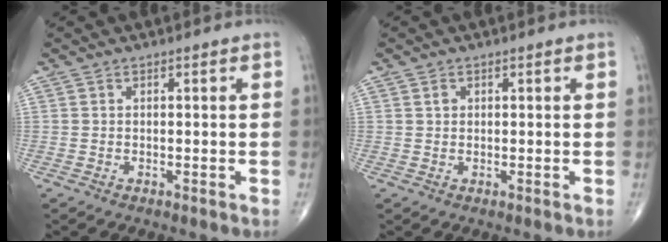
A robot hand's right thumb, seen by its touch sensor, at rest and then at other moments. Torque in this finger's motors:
{"motor_torque": [-0.40, -0.09, 0.06, -0.02, -0.01]}